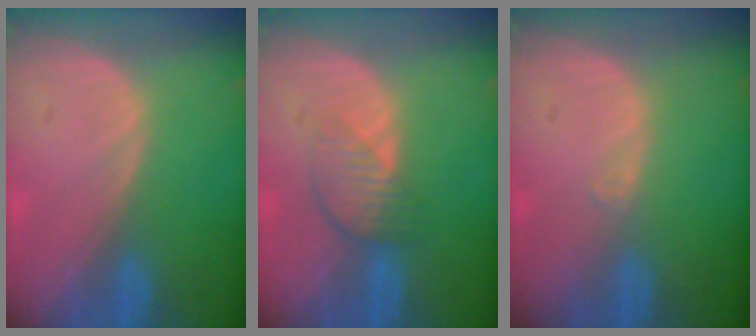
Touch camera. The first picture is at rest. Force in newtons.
{"total": 3.9, "press": 3.6, "slide": 1.5}
{"total": 0.6, "press": 0.5, "slide": 0.4}